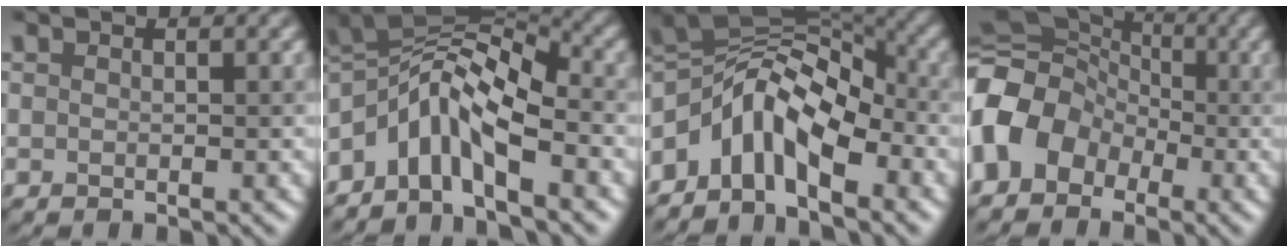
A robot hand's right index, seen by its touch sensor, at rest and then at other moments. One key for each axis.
{"total": 8.7, "fx": -3.1, "fy": 3.5, "fz": 7.3, "tx": -0.119, "ty": 0.023, "tz": -0.076}
{"total": 7.9, "fx": -3.3, "fy": 3.8, "fz": 6.1, "tx": -0.085, "ty": 0.022, "tz": -0.078}
{"total": 8.7, "fx": -2.1, "fy": 7.1, "fz": 4.5, "tx": -0.073, "ty": 0.006, "tz": -0.046}